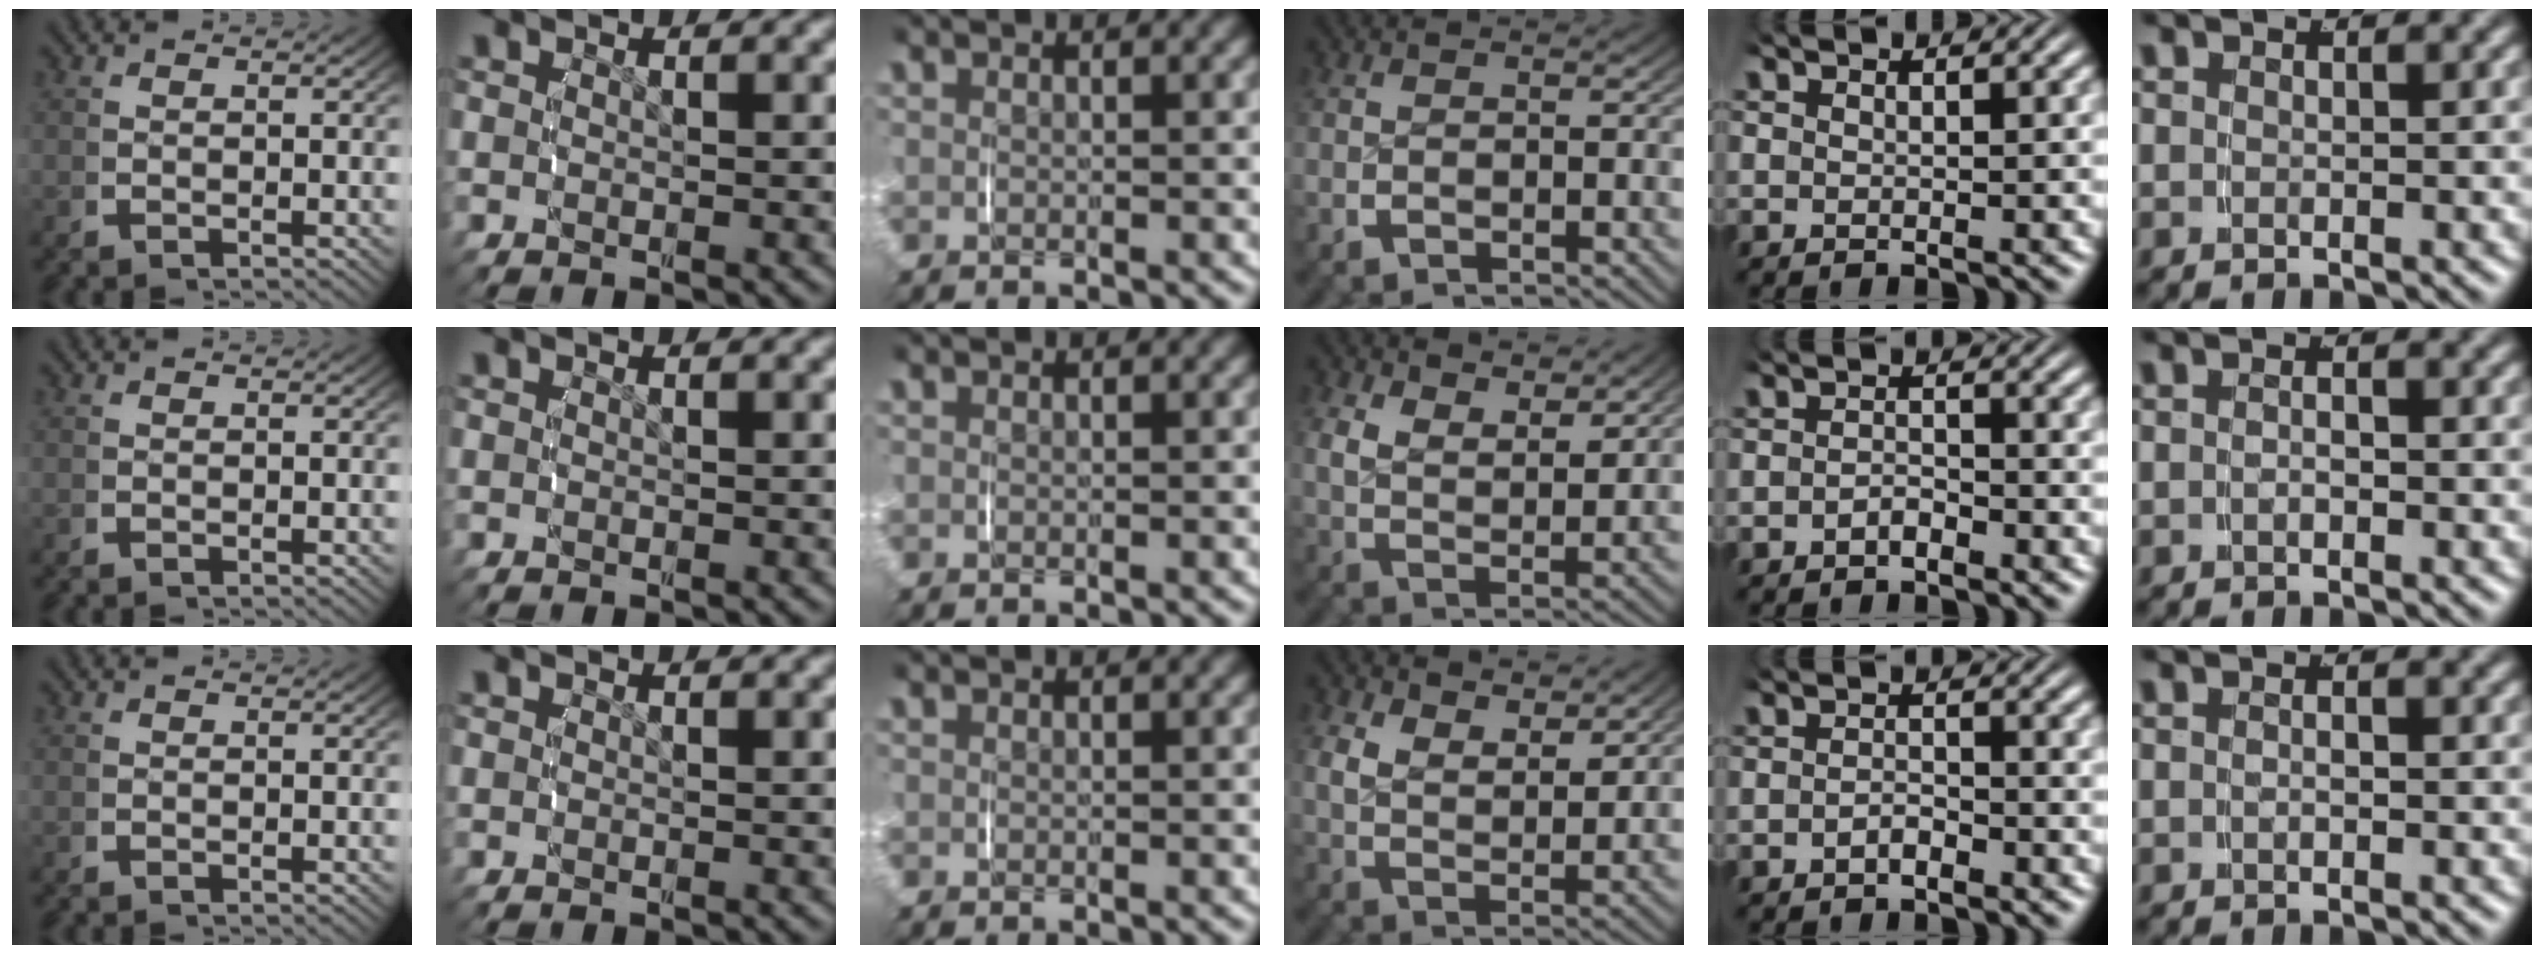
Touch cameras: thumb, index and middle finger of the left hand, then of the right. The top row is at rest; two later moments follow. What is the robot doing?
{"motion": "lift_and_place", "object": "pen bag"}